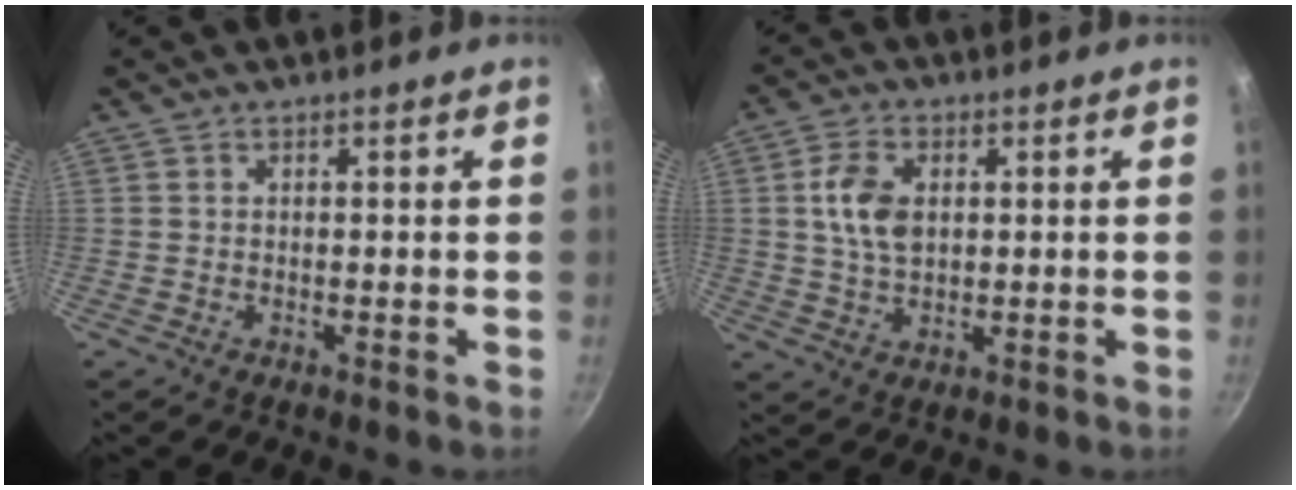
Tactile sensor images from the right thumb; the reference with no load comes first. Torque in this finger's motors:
{"motor_torque": [0.26, 0.12, 0.83, -0.58, 0.03]}